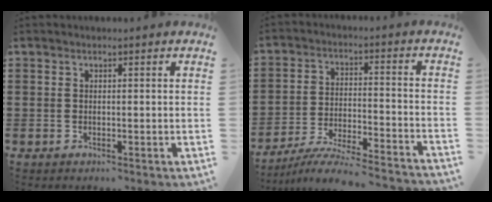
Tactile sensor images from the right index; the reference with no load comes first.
{"total": 7.0, "force": [-6.7, -0.3, 2.2], "torque": [-0.043, -0.005, -0.131]}